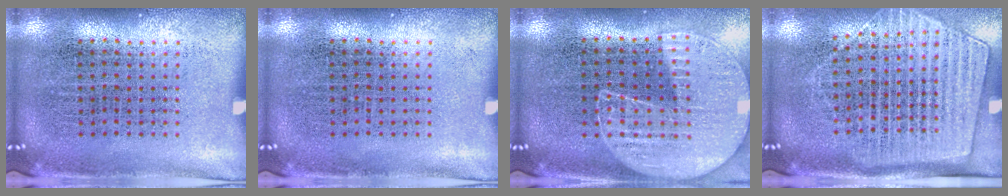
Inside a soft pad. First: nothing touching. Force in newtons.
{"total": 0.0}
{"total": 1.2, "press": 1.1, "slide": 0.2}
{"total": 1.9, "press": 1.6, "slide": 1.0}